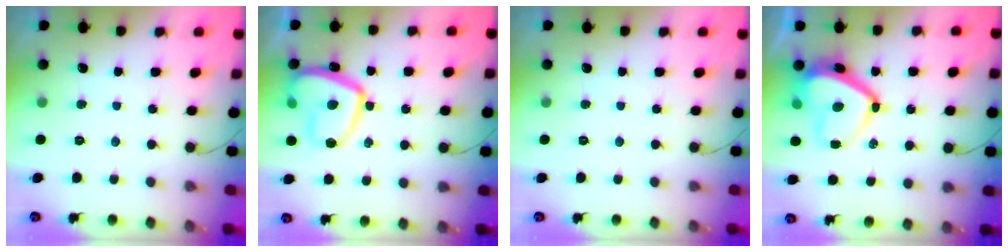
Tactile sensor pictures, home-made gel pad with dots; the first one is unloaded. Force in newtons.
{"total": 15.9, "press": 15.8, "slide": 1.5}
{"total": 0.0}
{"total": 14.4, "press": 14.3, "slide": 2.1}